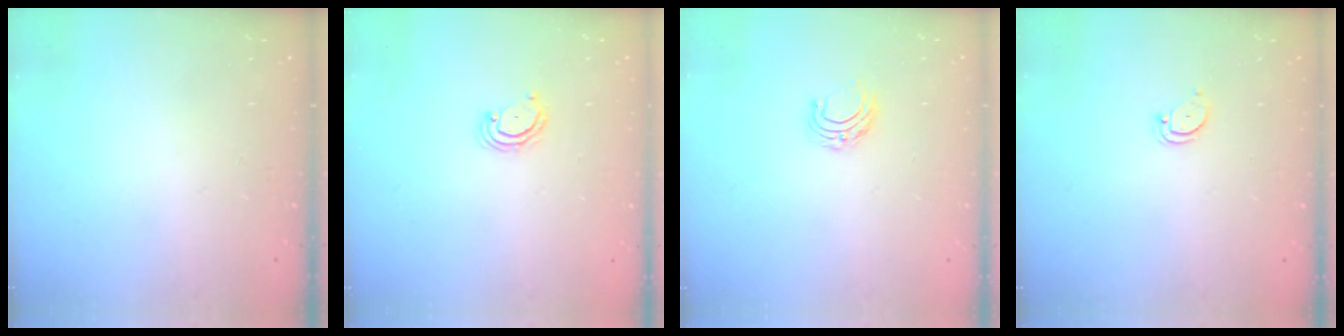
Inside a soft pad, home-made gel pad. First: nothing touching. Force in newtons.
{"total": 3.6, "press": 3.6, "slide": 0.4}
{"total": 5.6, "press": 5.6, "slide": 0.5}
{"total": 2.6, "press": 2.6, "slide": 0.1}